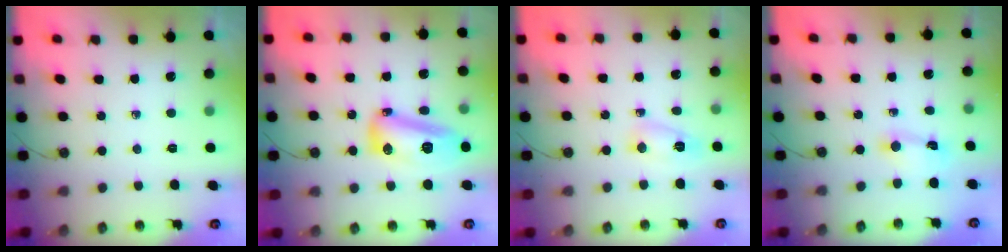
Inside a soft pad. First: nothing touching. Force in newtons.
{"total": 13.8, "press": 13.7, "slide": 1.4}
{"total": 3.9, "press": 3.9, "slide": 0.4}
{"total": 2.0, "press": 2.0, "slide": 0.4}